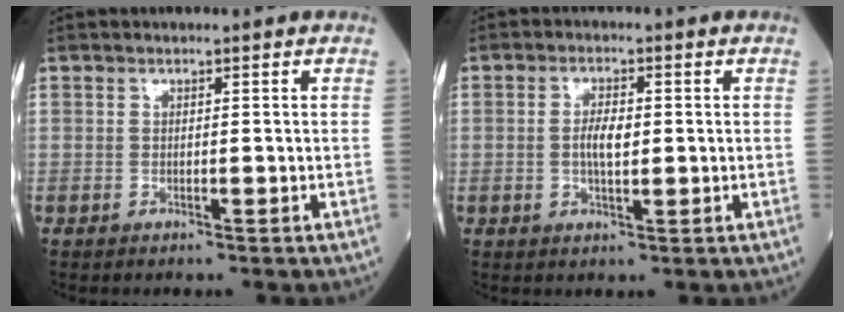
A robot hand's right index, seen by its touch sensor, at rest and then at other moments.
{"total": 3.7, "force": [0.1, 1.3, 3.5], "torque": [-0.068, 0.002, 0.000]}